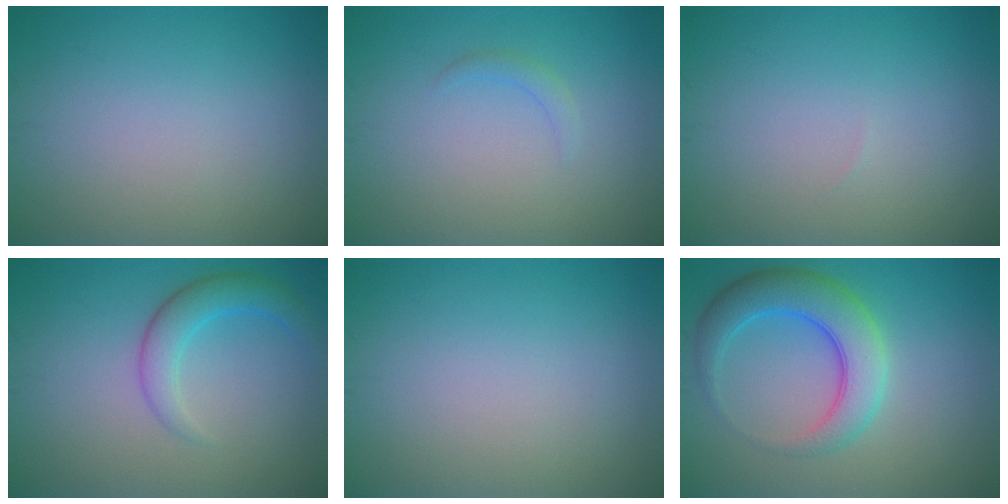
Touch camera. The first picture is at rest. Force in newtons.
{"total": 0.9, "press": 0.9, "slide": 0.0}
{"total": 0.0}
{"total": 3.2, "press": 3.2, "slide": 0.1}
{"total": 0.0}
{"total": 5.8, "press": 5.8, "slide": 0.1}